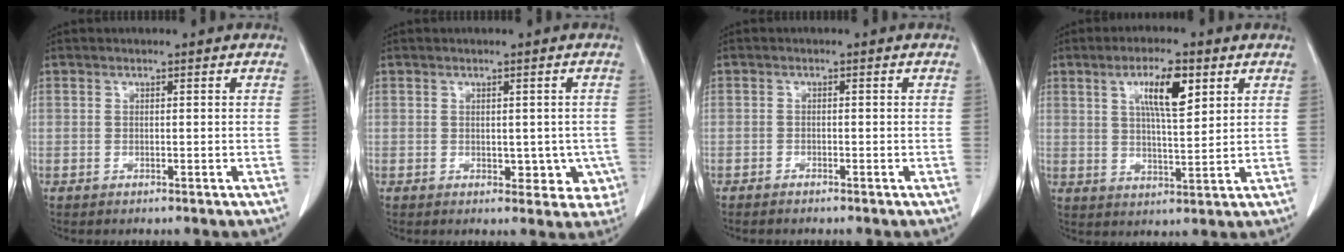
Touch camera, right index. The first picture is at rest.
{"total": 5.3, "force": [-0.7, 3.5, 3.9], "torque": [-0.019, 0.005, -0.001]}
{"total": 0.8, "force": [-0.7, 0.1, 0.1], "torque": [-0.006, 0.000, -0.012]}
{"total": 8.0, "force": [3.5, 1.8, 6.9], "torque": [-0.123, 0.001, 0.060]}